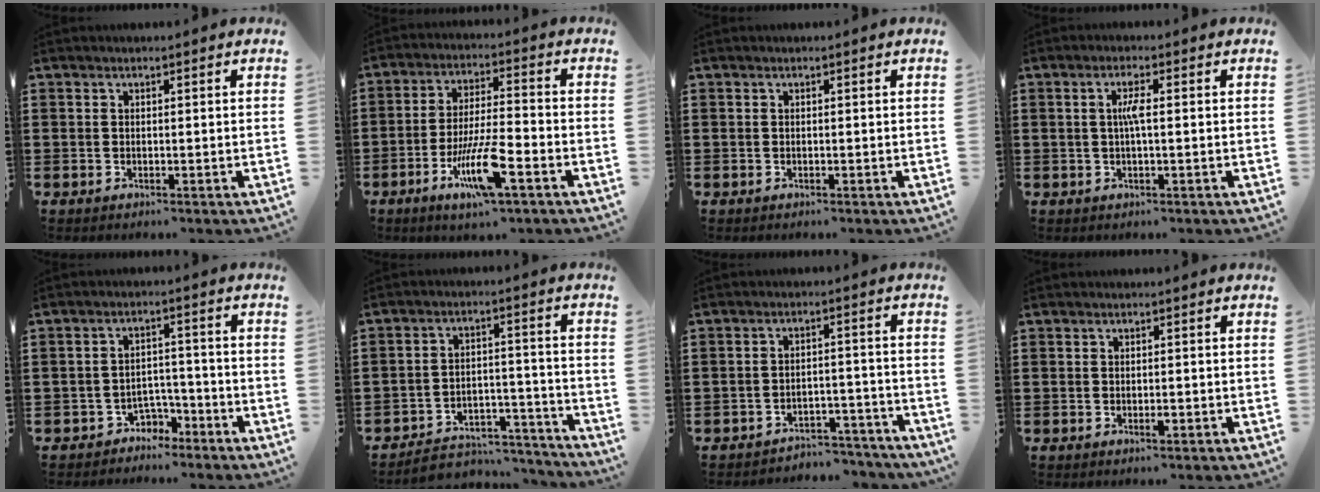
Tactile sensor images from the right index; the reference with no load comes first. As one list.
[{"total": 10.2, "force": [-4.8, 2.0, 8.7], "torque": [-0.175, -0.003, -0.090]}, {"total": 0.0}, {"total": 2.9, "force": [0.0, 0.3, 2.9], "torque": [-0.056, -0.001, -0.002]}, {"total": 3.3, "force": [-3.0, 1.5, 0.4], "torque": [-0.017, 0.008, -0.061]}, {"total": 5.3, "force": [-4.9, 1.6, 1.1], "torque": [-0.021, 0.014, -0.098]}, {"total": 3.6, "force": [-3.5, 0.6, 0.2], "torque": [-0.008, 0.006, -0.074]}, {"total": 1.0, "force": [-0.4, 0.4, 0.9], "torque": [-0.017, -0.003, -0.006]}]